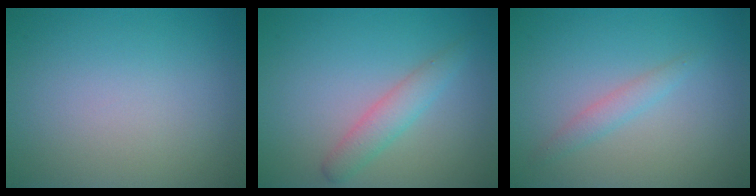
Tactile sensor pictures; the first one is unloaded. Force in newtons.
{"total": 2.3, "press": 2.3, "slide": 0.2}
{"total": 1.4, "press": 1.4, "slide": 0.1}